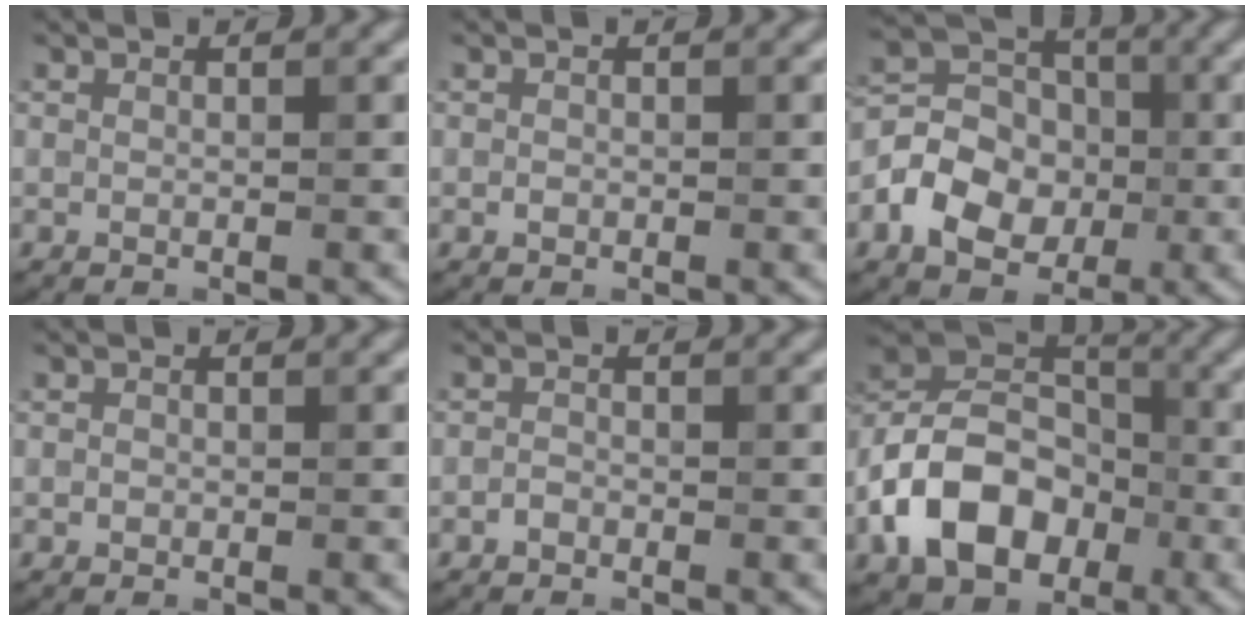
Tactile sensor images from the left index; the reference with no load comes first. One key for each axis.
{"total": 0.5, "fx": -0.1, "fy": 0.4, "fz": 0.2, "tx": -0.002, "ty": -0.003, "tz": -0.004}
{"total": 6.6, "fx": -1.9, "fy": 5.2, "fz": 3.6, "tx": -0.063, "ty": 0.002, "tz": -0.046}
{"total": 0.5, "fx": -0.1, "fy": 0.5, "fz": 0.2, "tx": 0.000, "ty": -0.003, "tz": -0.003}
{"total": 0.8, "fx": -0.5, "fy": 0.5, "fz": 0.3, "tx": -0.004, "ty": 0.000, "tz": -0.012}
{"total": 9.5, "fx": -3.3, "fy": 6.7, "fz": 5.8, "tx": -0.100, "ty": 0.008, "tz": -0.077}